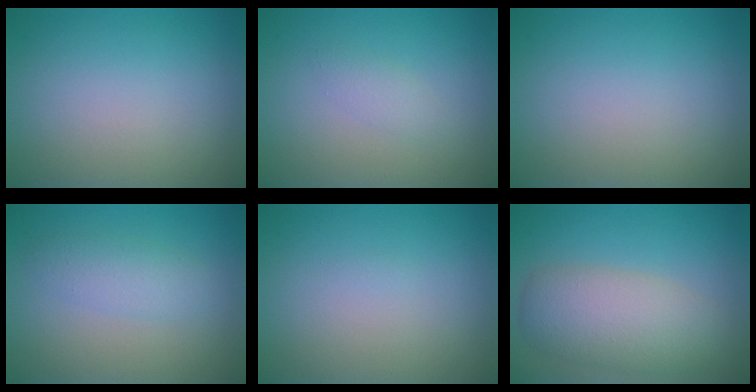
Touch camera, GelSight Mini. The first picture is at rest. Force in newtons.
{"total": 1.1, "press": 1.1, "slide": 0.1}
{"total": 0.0}
{"total": 2.2, "press": 2.2, "slide": 0.1}
{"total": 0.0}
{"total": 5.6, "press": 5.6, "slide": 0.3}